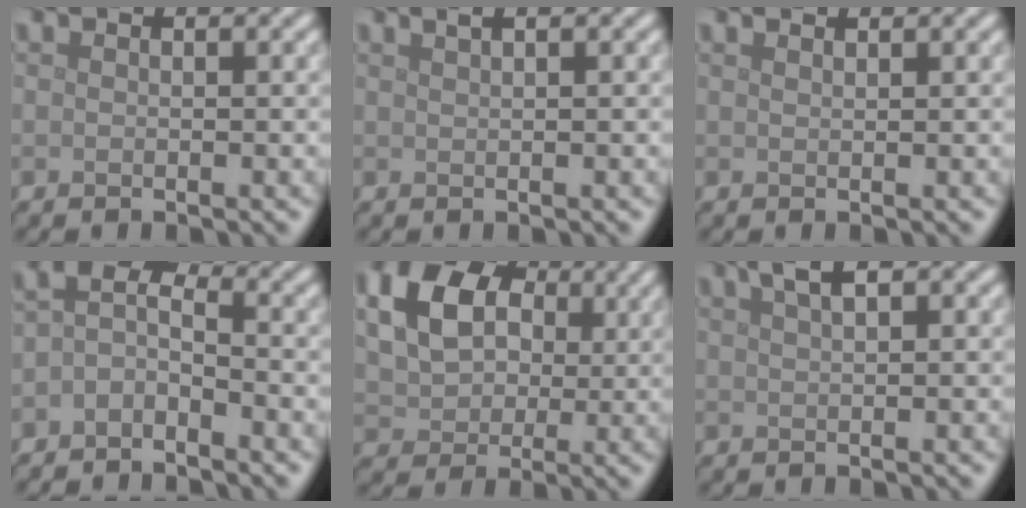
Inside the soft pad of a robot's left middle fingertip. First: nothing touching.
{"total": 1.4, "force": [0.9, 0.5, 1.0], "torque": [-0.007, -0.001, 0.008]}
{"total": 0.9, "force": [0.8, 0.1, 0.3], "torque": [-0.003, -0.001, 0.009]}
{"total": 3.2, "force": [-1.1, 1.8, 2.3], "torque": [-0.046, 0.010, -0.034]}
{"total": 11.7, "force": [3.8, 8.8, 6.7], "torque": [-0.138, 0.035, 0.067]}
{"total": 2.3, "force": [1.4, 0.7, 1.7], "torque": [-0.026, 0.005, 0.025]}